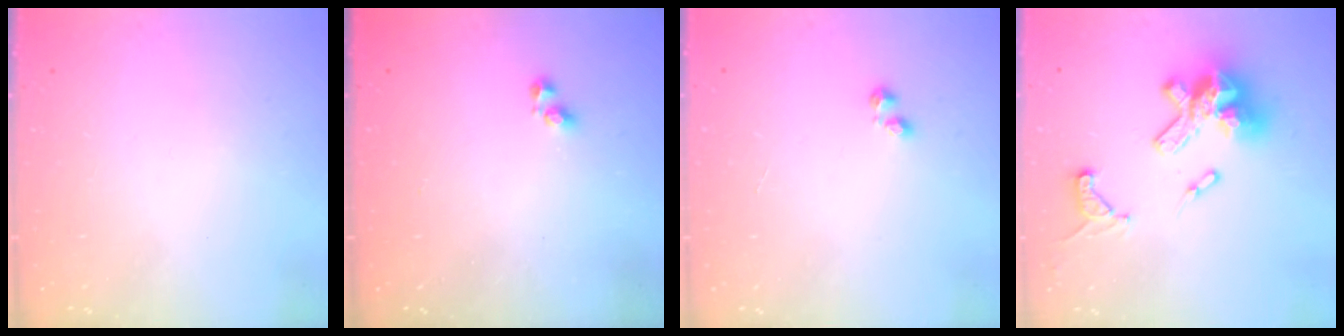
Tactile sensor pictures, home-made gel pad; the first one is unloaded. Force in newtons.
{"total": 2.9, "press": 2.8, "slide": 0.6}
{"total": 1.9, "press": 1.8, "slide": 0.5}
{"total": 18.3, "press": 18.2, "slide": 1.6}